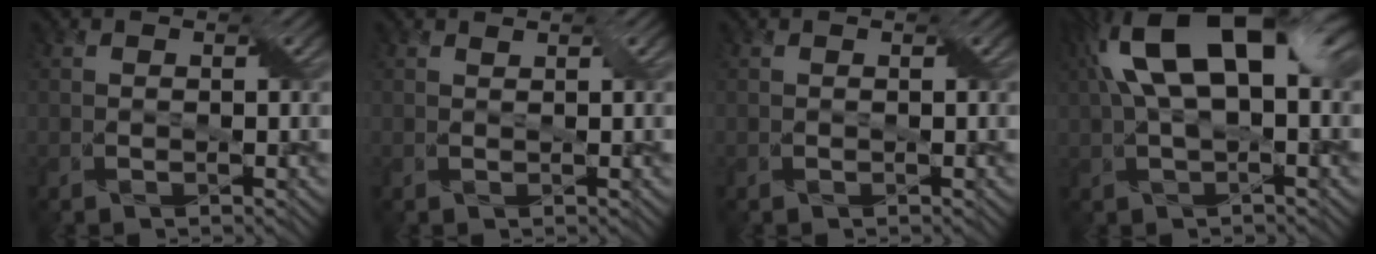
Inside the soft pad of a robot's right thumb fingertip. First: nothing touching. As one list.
[{"total": 0.5, "force": [0.5, -0.1, 0.0], "torque": [-0.004, -0.001, 0.010]}, {"total": 0.0}, {"total": 14.3, "force": [3.7, 6.8, 12.1], "torque": [-0.225, 0.019, 0.060]}]